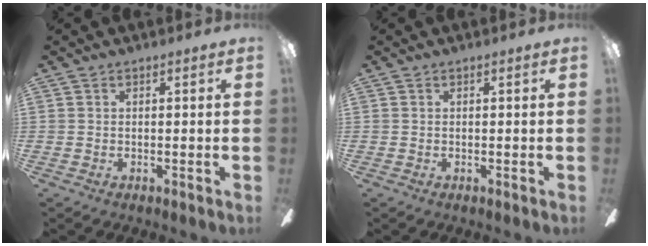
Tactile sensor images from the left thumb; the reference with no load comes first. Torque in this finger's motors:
{"motor_torque": [0.00, 0.00, 0.00, 0.00, 0.00]}